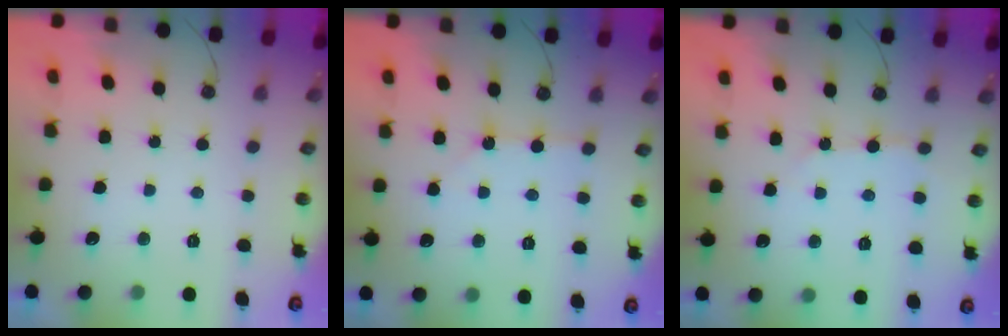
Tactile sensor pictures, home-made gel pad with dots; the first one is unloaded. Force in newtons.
{"total": 1.3, "press": 1.3, "slide": 0.2}
{"total": 5.0, "press": 5.0, "slide": 0.4}